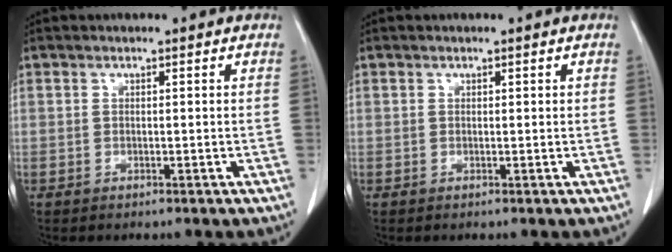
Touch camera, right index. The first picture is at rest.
{"total": 0.0}